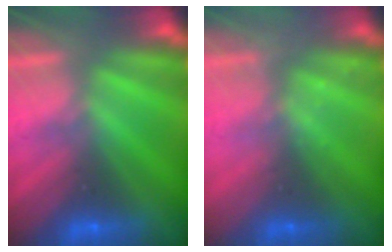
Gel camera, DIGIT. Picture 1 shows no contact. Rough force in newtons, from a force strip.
{"total": 2.2}